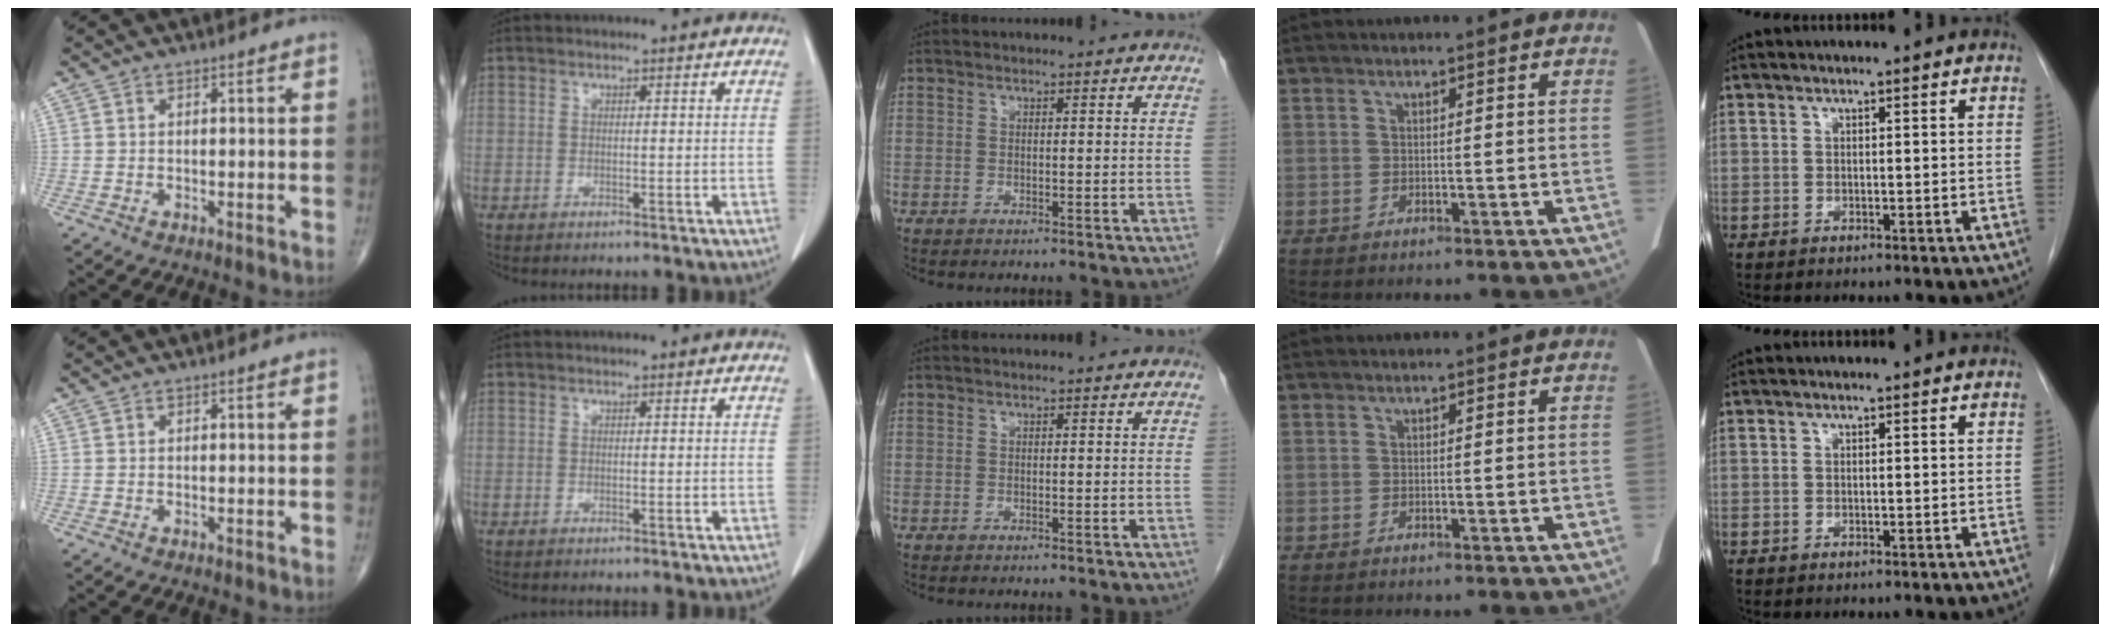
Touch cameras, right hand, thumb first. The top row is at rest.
{}